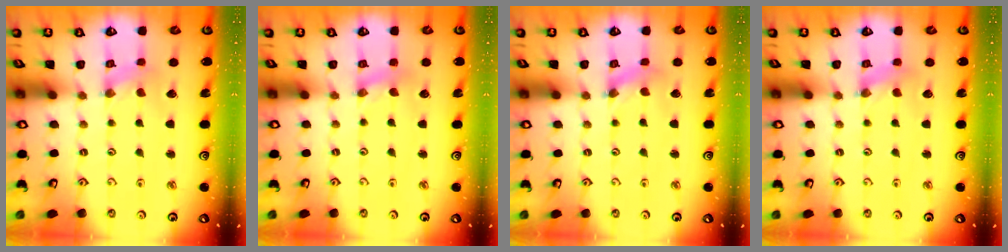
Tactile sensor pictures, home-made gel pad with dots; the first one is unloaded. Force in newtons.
{"total": 1.1, "press": 1.1, "slide": 0.2}
{"total": 1.6, "press": 1.6, "slide": 0.3}
{"total": 1.3, "press": 1.2, "slide": 0.2}